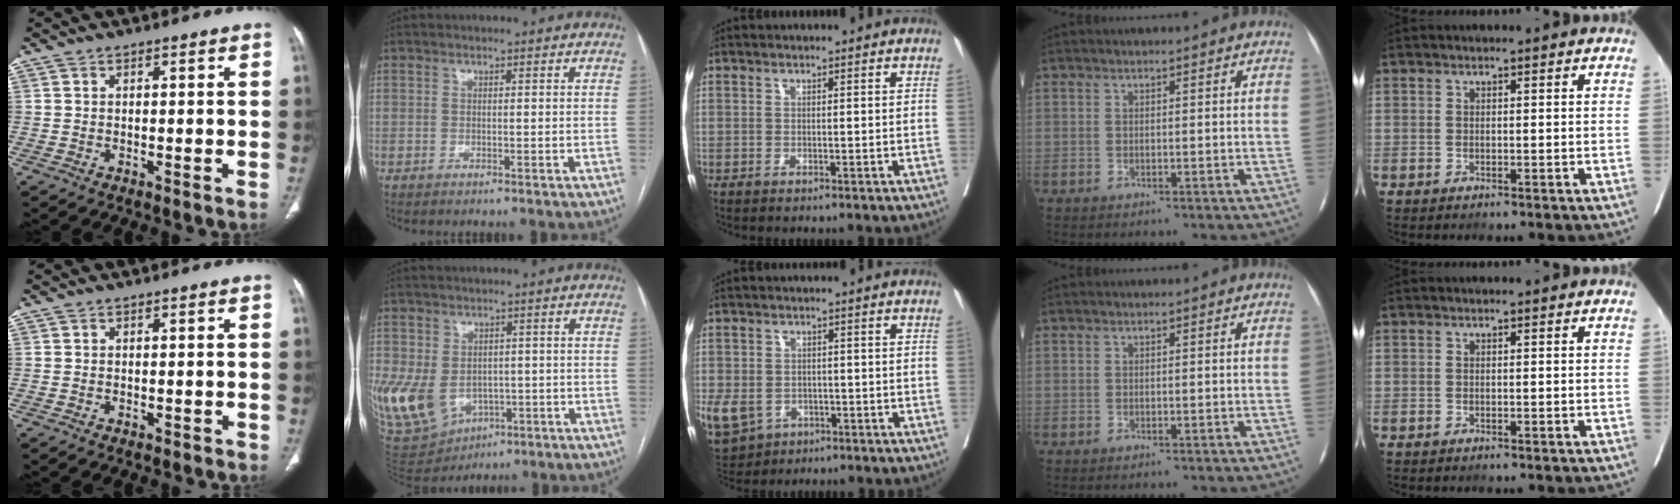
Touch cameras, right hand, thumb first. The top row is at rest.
{"thumb": {"total": 0.7, "force": [-0.6, 0.4, 0.2], "torque": [-0.010, 0.002, -0.005]}, "index": {"total": 16.6, "force": [-4.4, 13.0, 9.2], "torque": [-0.226, -0.004, -0.047]}, "middle": {"total": 16.6, "force": [-6.4, 13.7, 6.7], "torque": [-0.251, -0.016, -0.090]}}